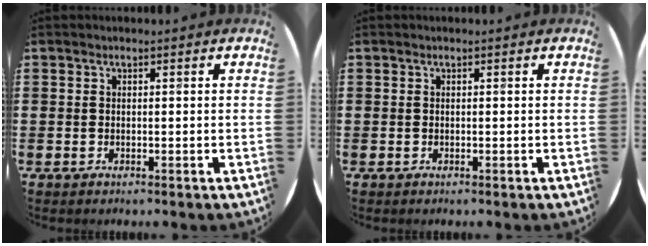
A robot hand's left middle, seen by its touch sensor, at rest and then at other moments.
{"total": 0.0}